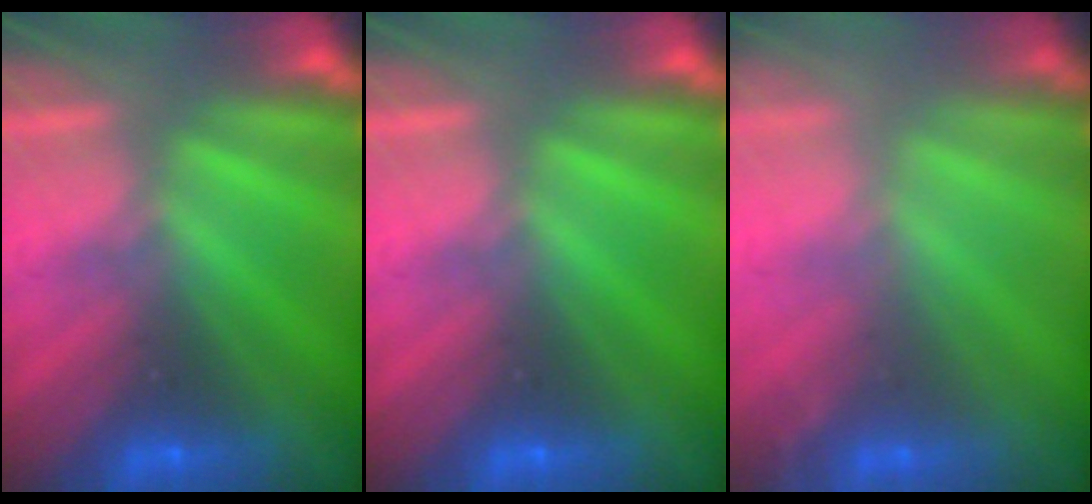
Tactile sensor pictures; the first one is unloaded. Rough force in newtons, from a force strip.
{"total": 0.0}
{"total": 1.5}